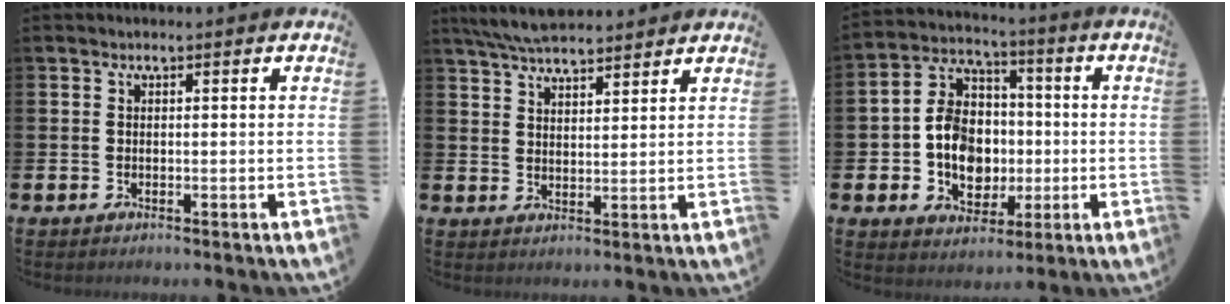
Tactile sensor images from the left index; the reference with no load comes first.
{"total": 6.1, "force": [5.8, 0.8, 1.5], "torque": [-0.045, -0.020, 0.107]}
{"total": 9.1, "force": [-0.6, 7.7, 4.9], "torque": [-0.120, 0.018, -0.014]}